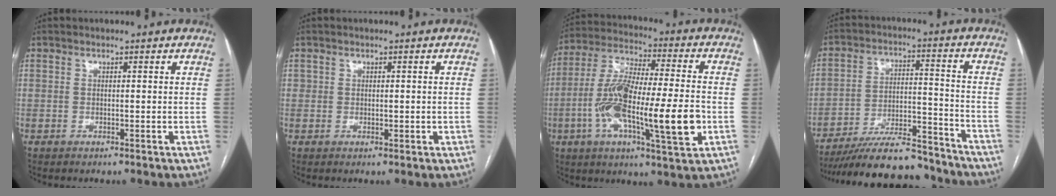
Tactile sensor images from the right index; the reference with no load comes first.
{"total": 1.4, "force": [0.0, 1.1, 0.7], "torque": [-0.011, 0.007, 0.005]}
{"total": 19.4, "force": [-4.4, 3.2, 18.6], "torque": [-0.333, -0.001, -0.074]}
{"total": 18.5, "force": [-16.7, 3.5, 7.3], "torque": [-0.114, 0.012, -0.262]}